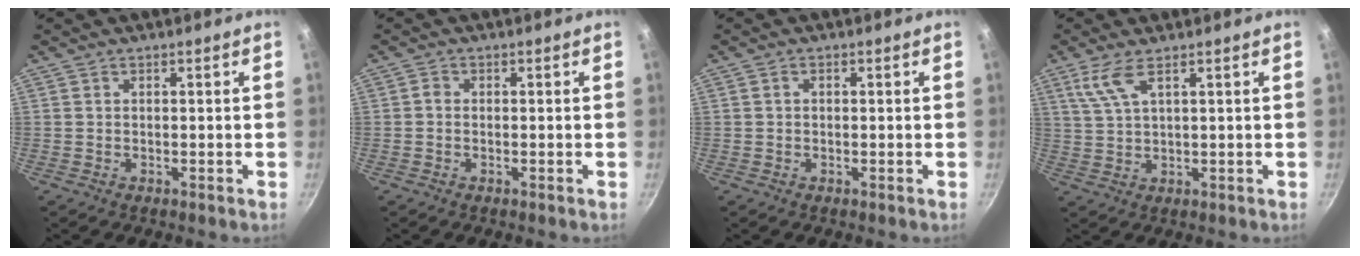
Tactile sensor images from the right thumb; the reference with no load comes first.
{"total": 1.0, "force": [-0.2, 0.8, 0.5], "torque": [-0.008, 0.005, -0.005]}
{"total": 0.9, "force": [0.1, 0.7, 0.5], "torque": [-0.009, 0.006, 0.001]}
{"total": 5.2, "force": [2.7, 1.5, 4.1], "torque": [-0.091, -0.008, 0.062]}